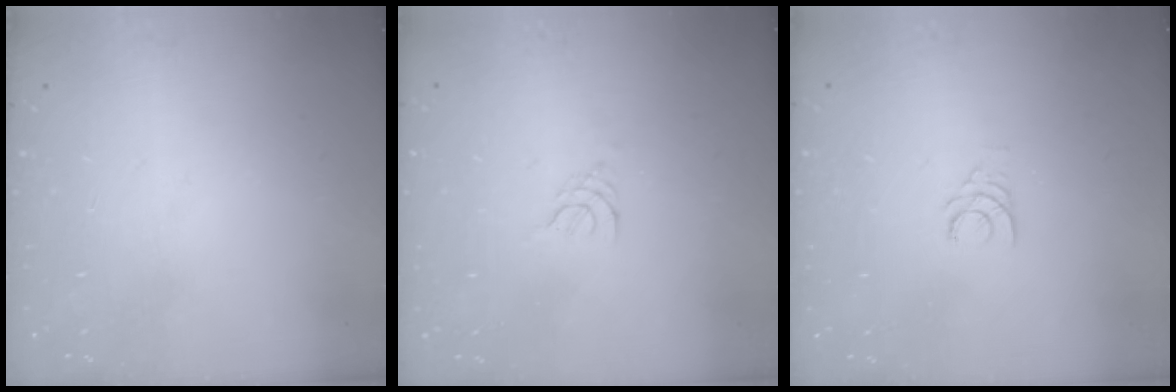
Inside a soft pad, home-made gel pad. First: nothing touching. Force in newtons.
{"total": 1.2, "press": 1.2, "slide": 0.3}
{"total": 2.4, "press": 2.4, "slide": 0.2}